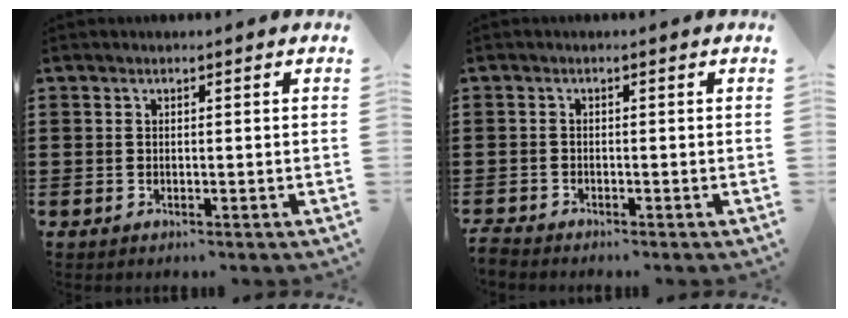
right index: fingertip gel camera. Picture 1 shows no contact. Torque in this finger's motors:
{"motor_torque": [-1.69, 0.44, -1.05, -0.21]}